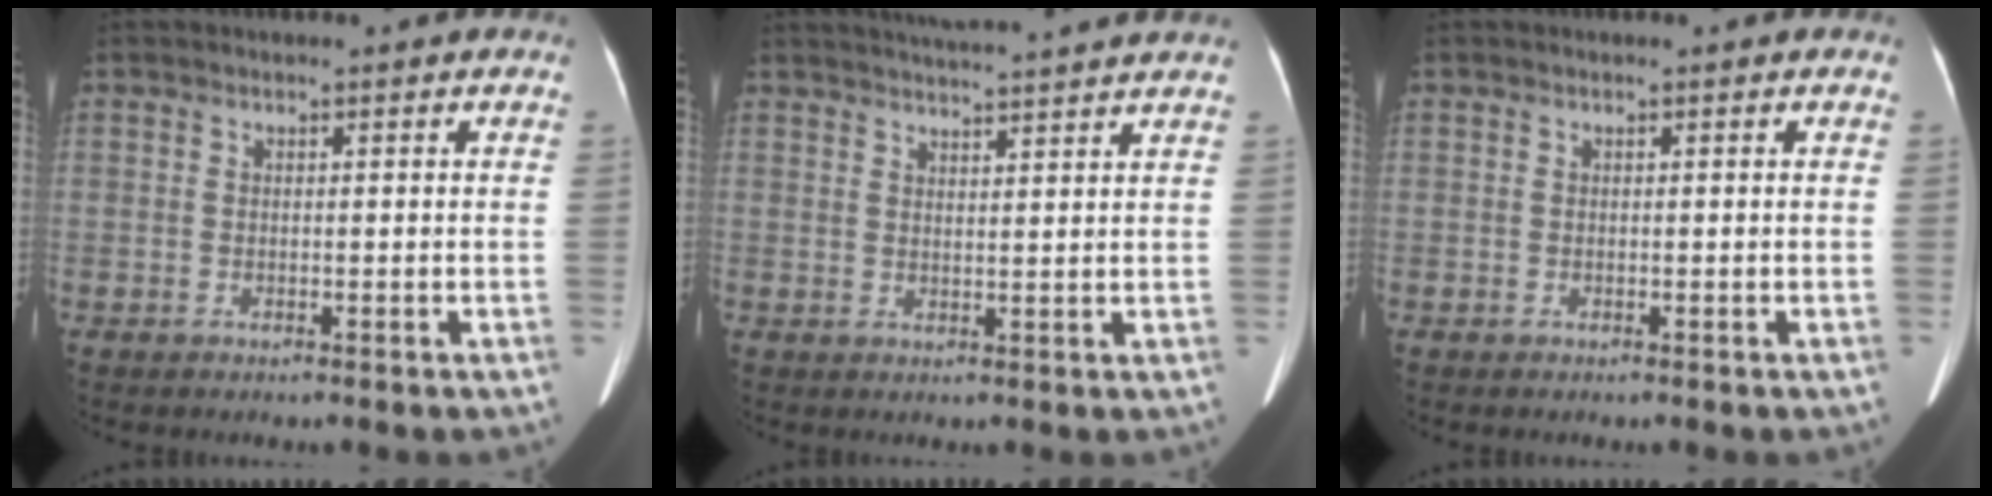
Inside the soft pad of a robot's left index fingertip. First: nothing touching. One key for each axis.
{"total": 10.5, "fx": 9.8, "fy": -0.5, "fz": 3.9, "tx": -0.065, "ty": 0.022, "tz": 0.125}
{"total": 0.0}